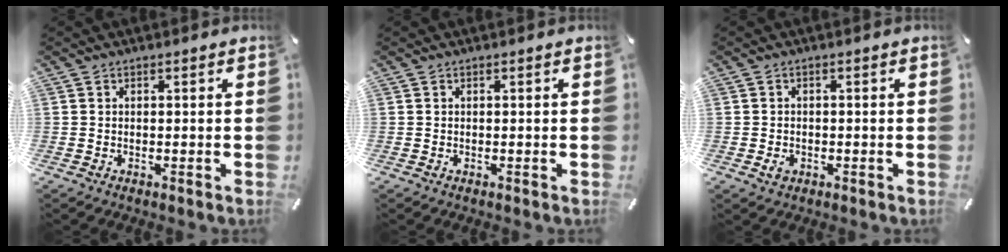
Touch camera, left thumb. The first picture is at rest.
{"total": 0.0}
{"total": 2.0, "force": [-0.7, 1.6, 1.0], "torque": [-0.016, 0.004, -0.013]}